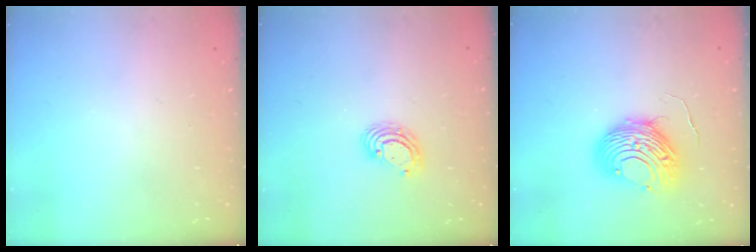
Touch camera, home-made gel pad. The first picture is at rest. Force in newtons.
{"total": 5.2, "press": 5.2, "slide": 0.3}
{"total": 11.0, "press": 11.0, "slide": 1.0}